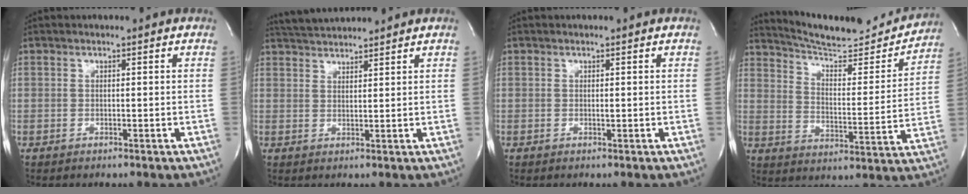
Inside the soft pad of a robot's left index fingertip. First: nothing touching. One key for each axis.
{"total": 6.1, "fx": 6.0, "fy": 0.1, "fz": 1.3, "tx": -0.033, "ty": 0.029, "tz": 0.103}
{"total": 0.6, "fx": 0.4, "fy": 0.1, "fz": 0.4, "tx": -0.009, "ty": 0.001, "tz": 0.005}
{"total": 19.6, "fx": 18.6, "fy": 2.3, "fz": 5.8, "tx": -0.086, "ty": -0.037, "tz": 0.258}